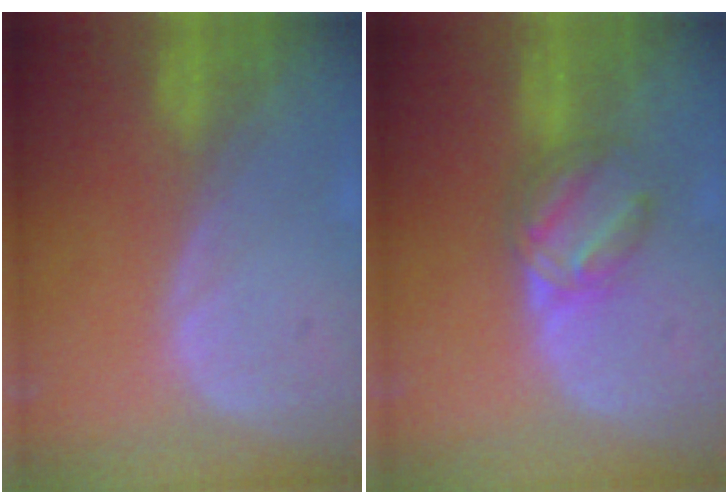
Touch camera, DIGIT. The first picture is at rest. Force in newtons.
{"total": 5.9, "press": 5.3, "slide": 2.6}